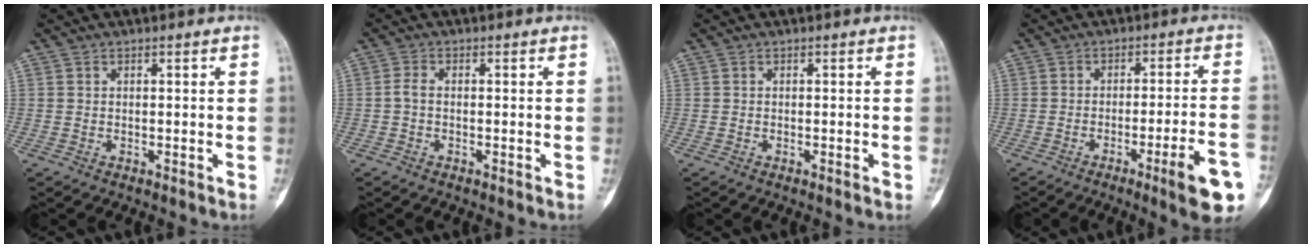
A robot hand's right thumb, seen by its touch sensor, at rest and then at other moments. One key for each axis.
{"total": 1.7, "fx": -0.4, "fy": 0.9, "fz": 1.3, "tx": -0.027, "ty": 0.002, "tz": -0.012}
{"total": 0.7, "fx": -0.3, "fy": 0.0, "fz": 0.6, "tx": -0.012, "ty": -0.001, "tz": -0.003}
{"total": 10.9, "fx": -5.2, "fy": 1.1, "fz": 9.6, "tx": -0.127, "ty": 0.018, "tz": -0.069}